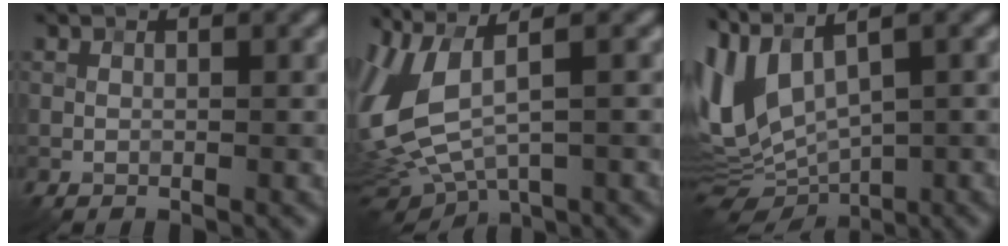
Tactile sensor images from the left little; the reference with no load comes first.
{"total": 8.4, "force": [1.2, 3.7, 7.5], "torque": [-0.187, -0.006, 0.026]}
{"total": 7.9, "force": [1.2, 3.3, 7.1], "torque": [-0.162, -0.009, 0.033]}